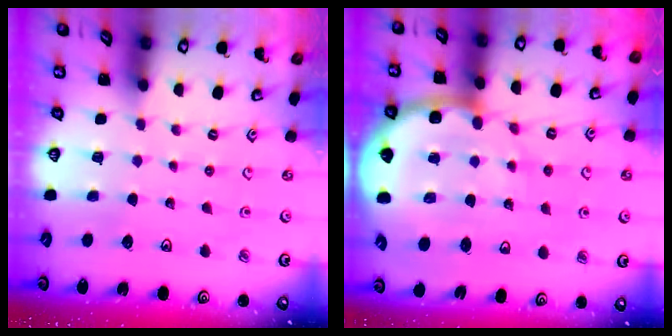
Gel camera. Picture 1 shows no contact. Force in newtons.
{"total": 13.8, "press": 13.6, "slide": 2.6}